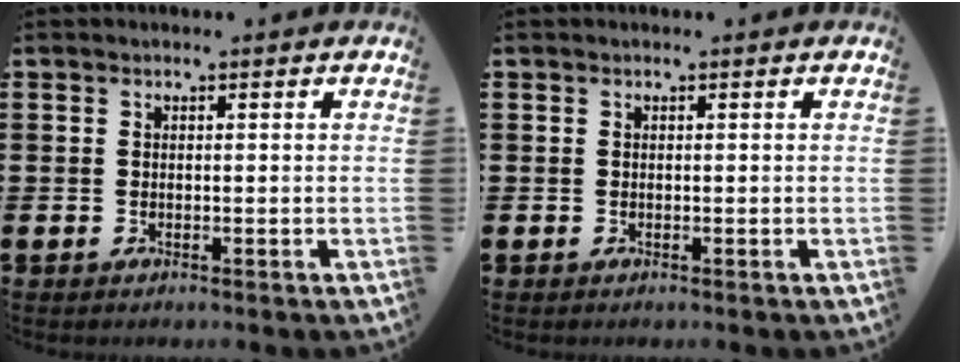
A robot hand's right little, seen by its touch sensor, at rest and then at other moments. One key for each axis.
{"total": 0.0}